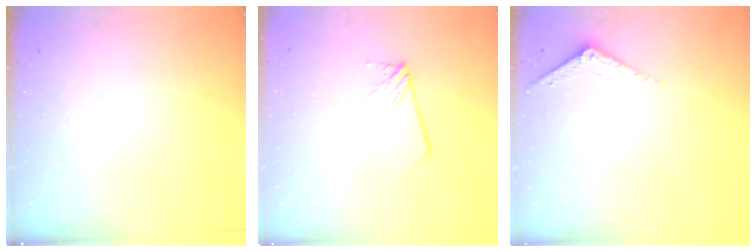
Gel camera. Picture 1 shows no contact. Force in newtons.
{"total": 2.0, "press": 2.0, "slide": 0.1}
{"total": 5.8, "press": 5.8, "slide": 0.7}